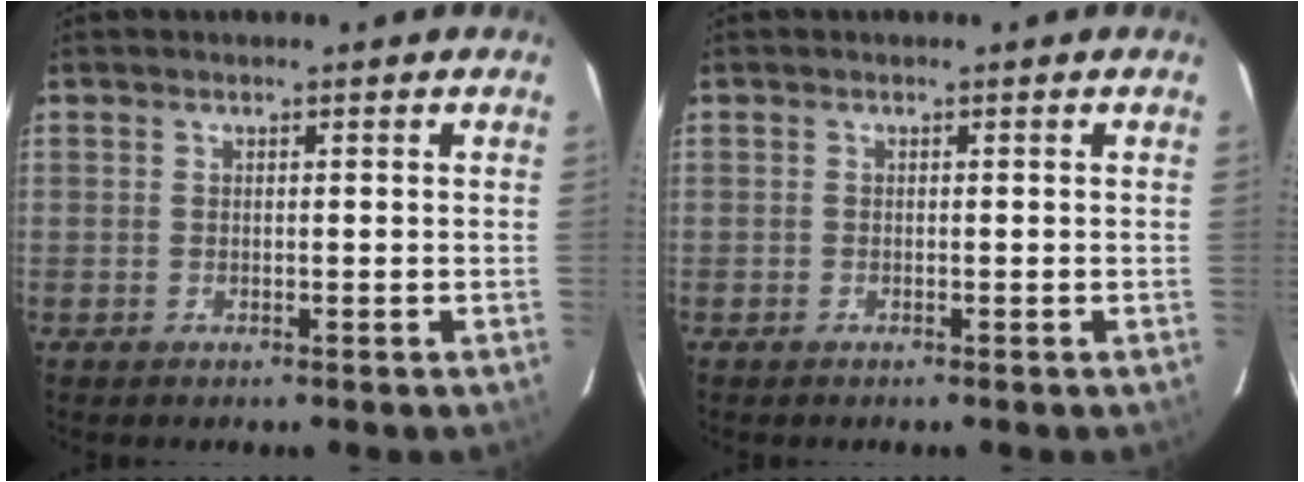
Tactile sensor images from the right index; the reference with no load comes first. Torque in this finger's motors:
{"motor_torque": [-0.01, 0.00, 0.00, -0.02]}